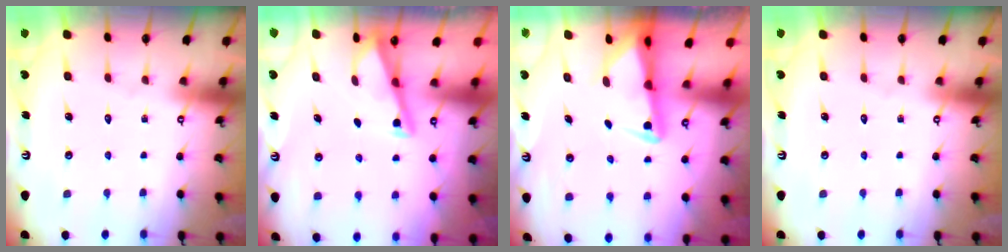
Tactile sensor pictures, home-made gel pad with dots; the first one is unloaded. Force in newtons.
{"total": 2.9, "press": 2.9, "slide": 0.3}
{"total": 2.5, "press": 2.4, "slide": 0.5}
{"total": 0.0}